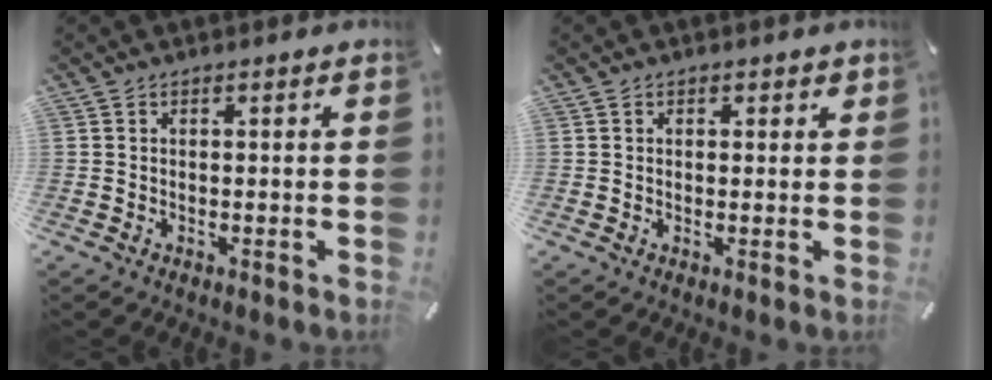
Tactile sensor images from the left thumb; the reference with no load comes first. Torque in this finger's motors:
{"motor_torque": [-0.30, -0.62, 0.01, 0.14, 0.00]}